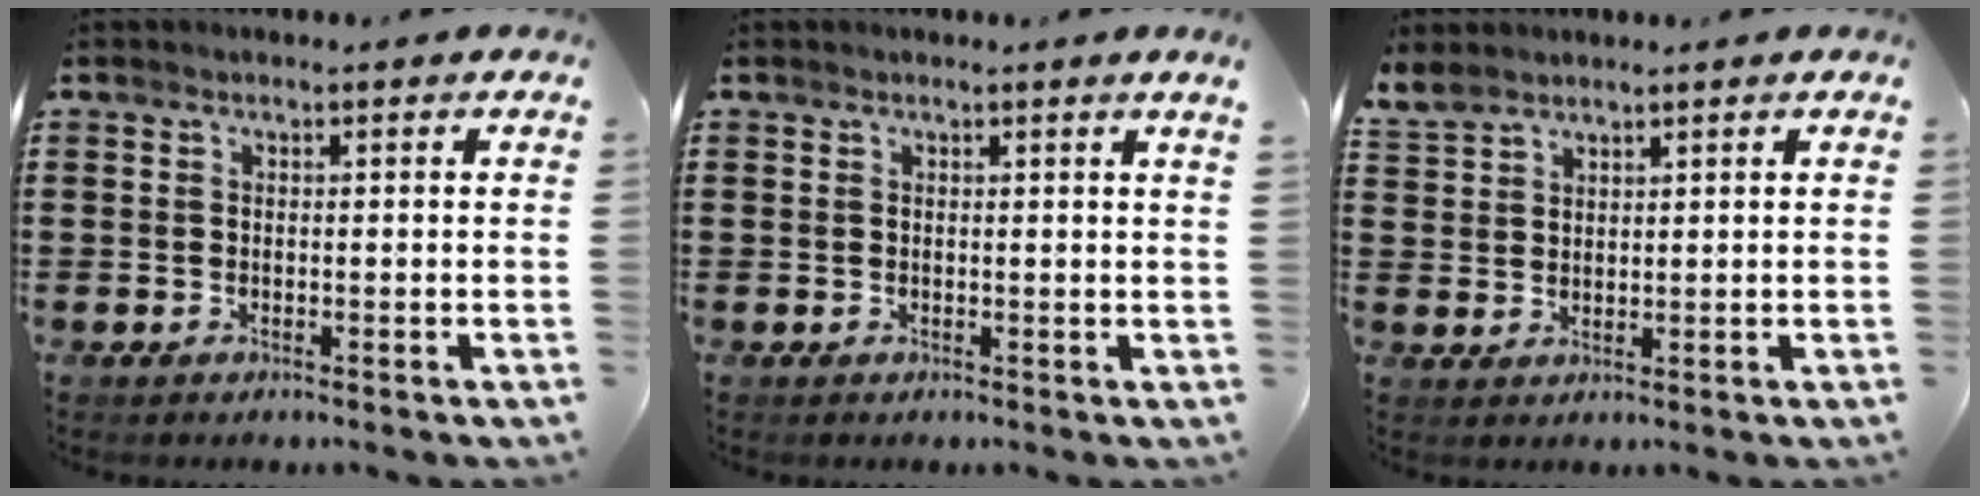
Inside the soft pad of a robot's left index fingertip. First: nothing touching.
{"total": 0.9, "force": [0.6, -0.4, 0.6], "torque": [-0.011, -0.005, 0.012]}
{"total": 3.4, "force": [3.0, 1.6, 0.7], "torque": [-0.024, -0.001, 0.059]}